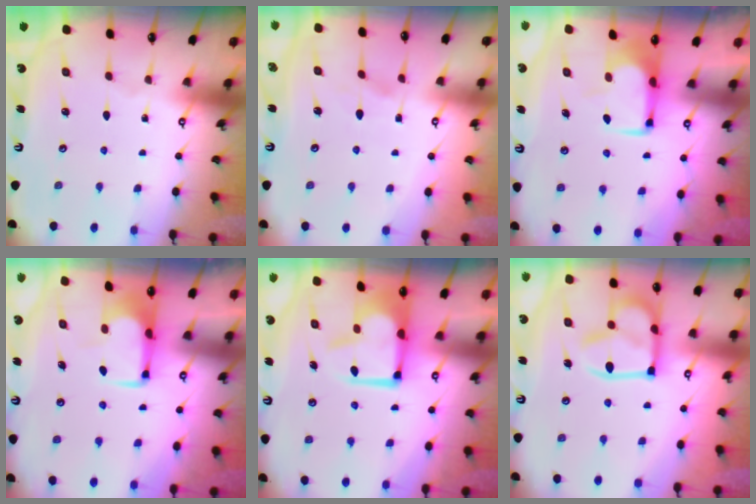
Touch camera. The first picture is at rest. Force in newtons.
{"total": 2.9, "press": 2.7, "slide": 1.1}
{"total": 1.7, "press": 1.7, "slide": 0.4}
{"total": 2.0, "press": 2.0, "slide": 0.4}
{"total": 9.7, "press": 9.7, "slide": 1.0}
{"total": 15.5, "press": 15.4, "slide": 1.3}